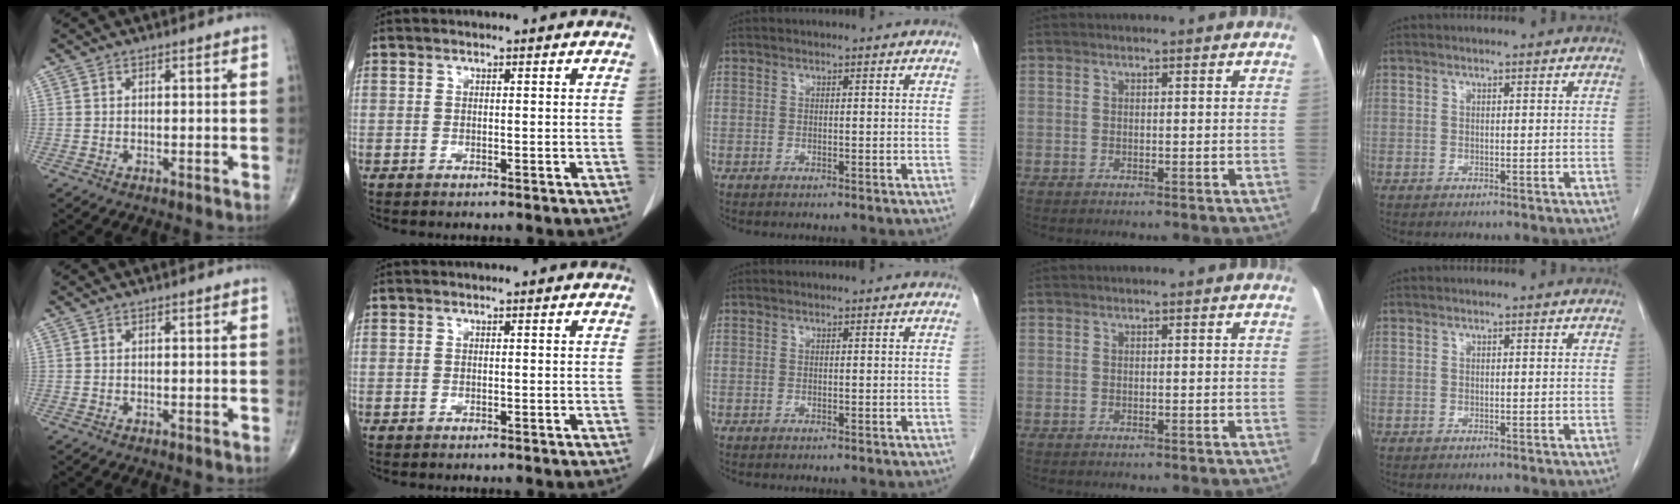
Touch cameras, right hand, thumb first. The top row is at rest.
{}